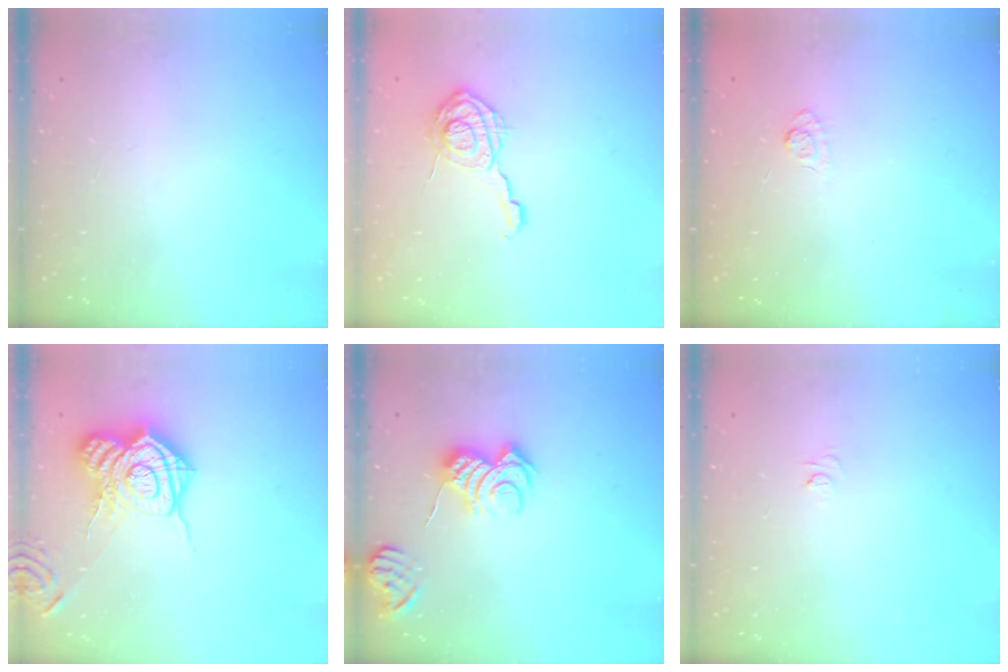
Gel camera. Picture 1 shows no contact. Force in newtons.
{"total": 12.8, "press": 12.8, "slide": 0.5}
{"total": 3.9, "press": 3.6, "slide": 1.5}
{"total": 20.2, "press": 20.1, "slide": 1.2}
{"total": 10.3, "press": 10.3, "slide": 1.0}
{"total": 4.4, "press": 4.4, "slide": 0.5}